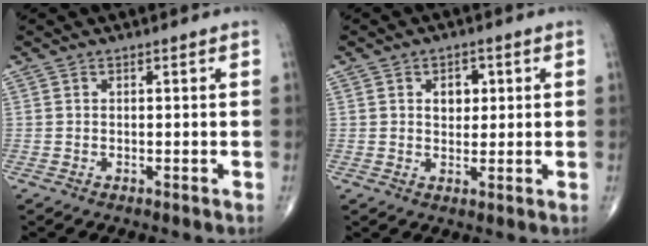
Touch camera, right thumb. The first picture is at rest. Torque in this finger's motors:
{"motor_torque": [0.17, 0.04, 0.55, 0.30, 0.04]}